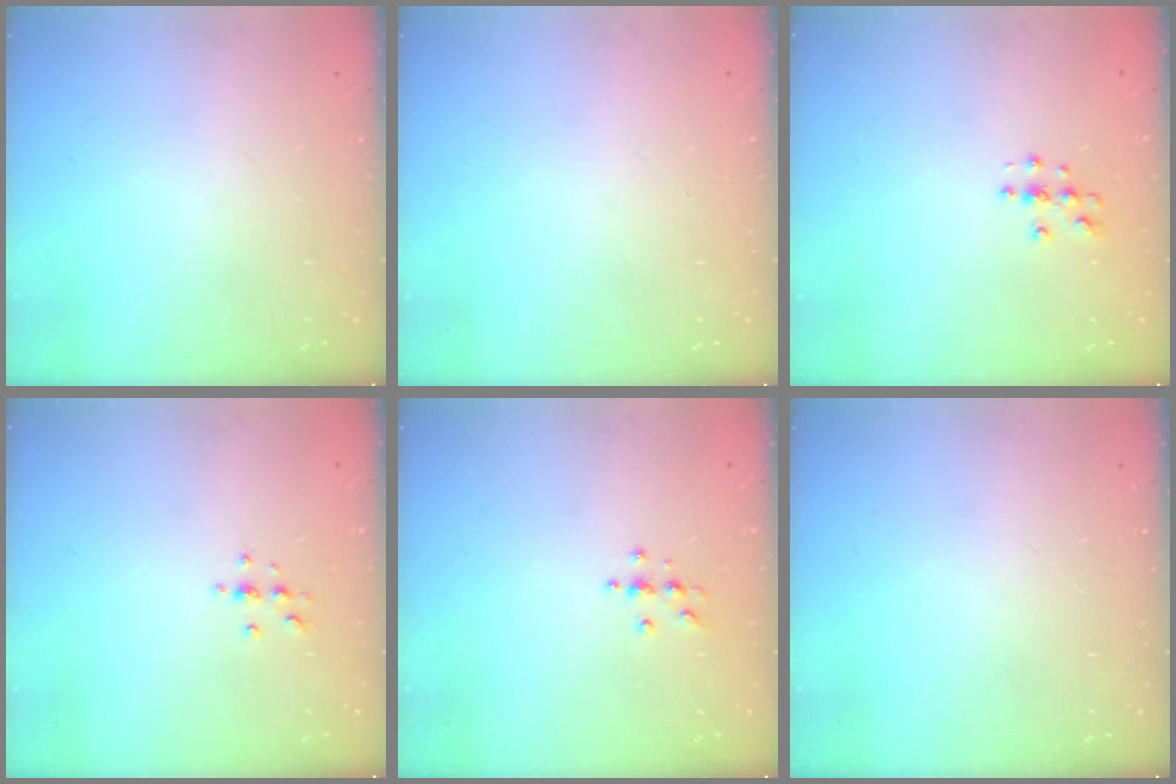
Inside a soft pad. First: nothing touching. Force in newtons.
{"total": 0.0}
{"total": 3.7, "press": 3.7, "slide": 0.2}
{"total": 2.9, "press": 2.9, "slide": 0.4}
{"total": 3.8, "press": 3.7, "slide": 0.5}
{"total": 0.0}